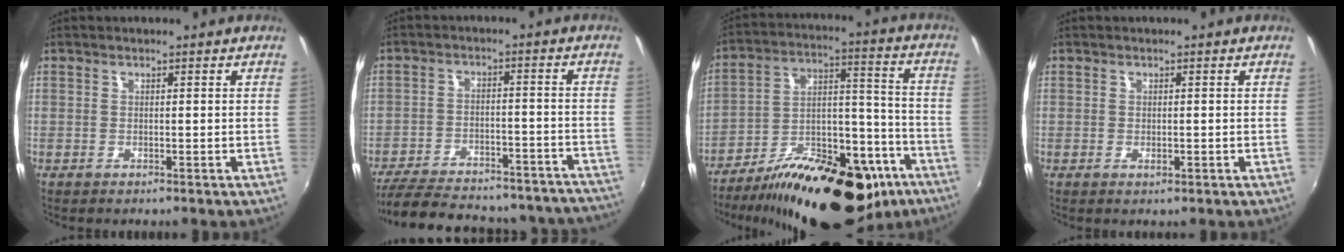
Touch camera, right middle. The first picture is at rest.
{"total": 29.8, "force": [-26.2, 9.0, 10.9], "torque": [-0.209, 0.015, -0.327]}
{"total": 28.2, "force": [-17.8, 12.3, 18.0], "torque": [-0.276, 0.011, -0.251]}
{"total": 0.9, "force": [-0.2, 0.5, 0.6], "torque": [-0.011, -0.002, -0.004]}